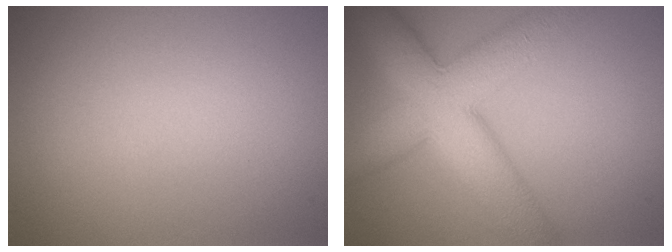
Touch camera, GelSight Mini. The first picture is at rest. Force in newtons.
{"total": 9.3, "press": 9.3, "slide": 0.6}